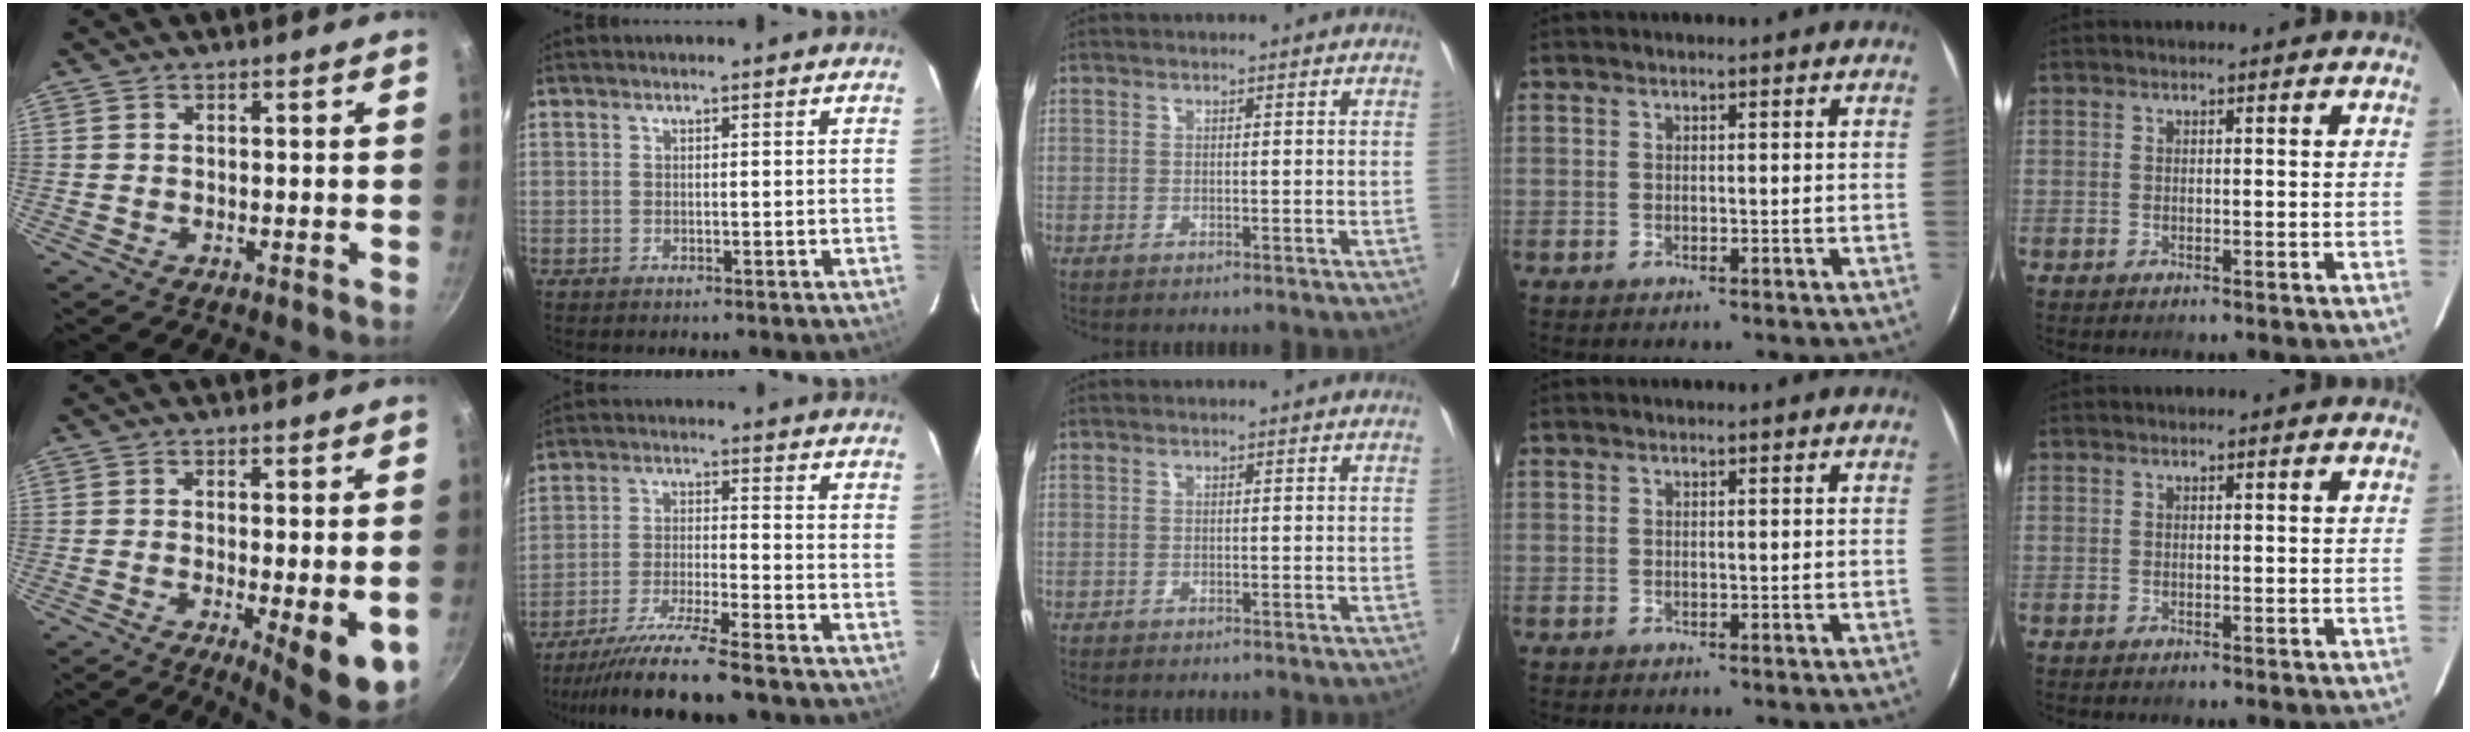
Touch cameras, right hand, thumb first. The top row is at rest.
{"thumb": {"total": 10.4, "force": [-3.8, 2.5, 9.4], "torque": [-0.121, -0.018, -0.049]}, "index": {"total": 11.9, "force": [-10.1, -0.6, 6.2], "torque": [-0.101, -0.027, -0.170]}}